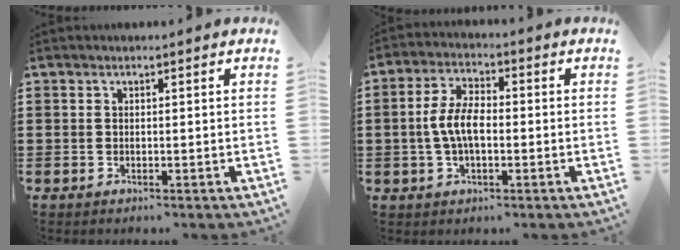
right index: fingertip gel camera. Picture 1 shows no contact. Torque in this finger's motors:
{"motor_torque": [1.41, -0.05, 0.80, 0.21]}